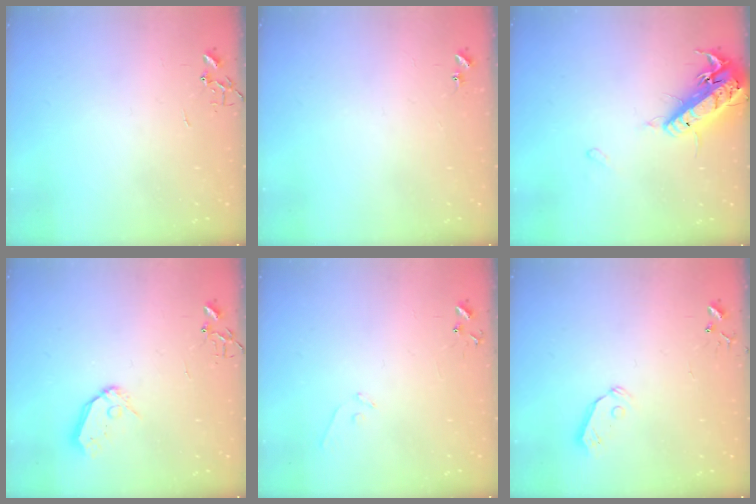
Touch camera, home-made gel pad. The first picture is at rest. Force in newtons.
{"total": 4.3, "press": 4.2, "slide": 0.6}
{"total": 17.3, "press": 16.9, "slide": 3.7}
{"total": 8.6, "press": 8.6, "slide": 0.7}
{"total": 5.3, "press": 5.3, "slide": 0.4}
{"total": 6.4, "press": 6.4, "slide": 0.6}